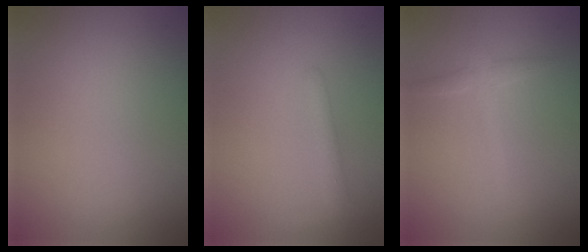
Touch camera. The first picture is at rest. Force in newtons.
{"total": 2.0, "press": 2.0, "slide": 0.2}
{"total": 1.7, "press": 1.7, "slide": 0.1}